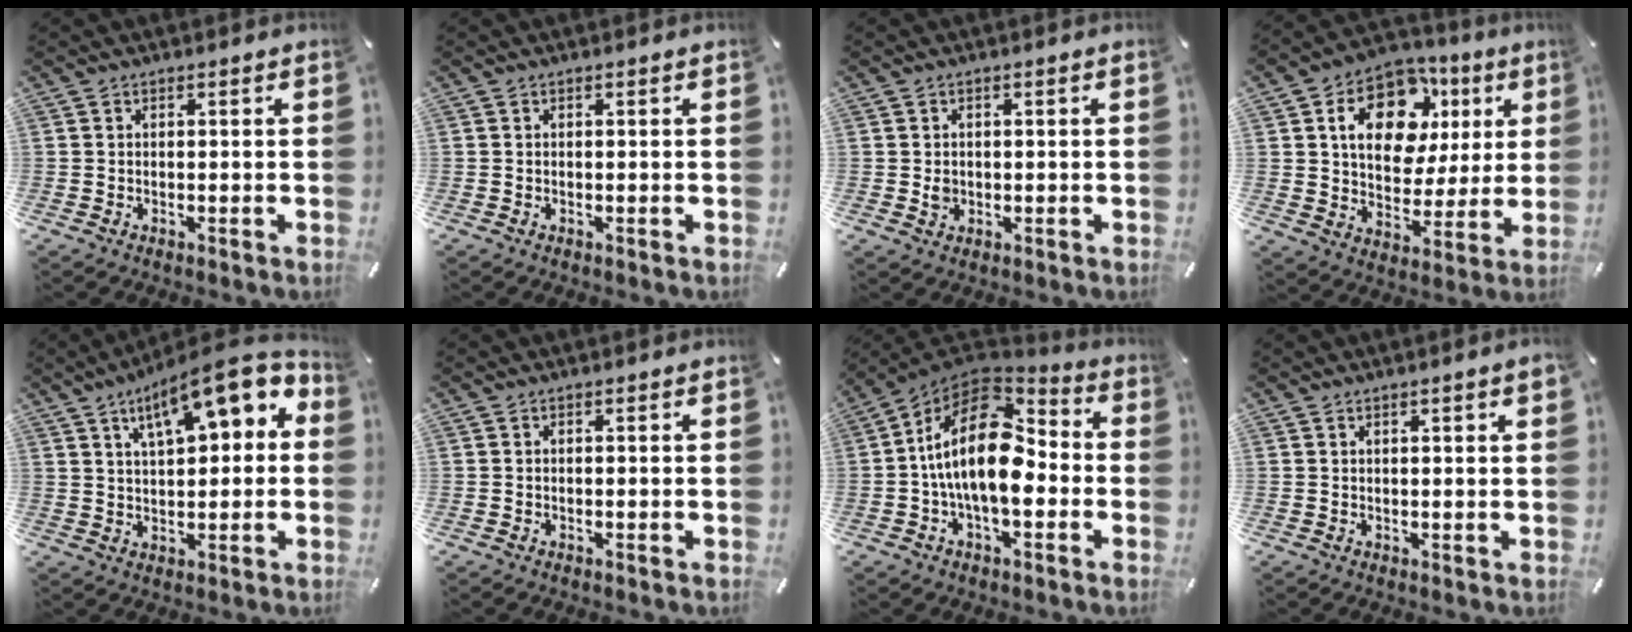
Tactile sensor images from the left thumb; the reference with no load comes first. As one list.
[{"total": 0.0}, {"total": 2.0, "force": [0.0, 1.8, 0.9], "torque": [-0.011, 0.000, -0.003]}, {"total": 16.2, "force": [6.8, 11.5, 9.2], "torque": [-0.152, -0.015, 0.123]}, {"total": 15.0, "force": [7.5, 6.2, 11.4], "torque": [-0.168, -0.033, 0.126]}, {"total": 0.0}, {"total": 19.2, "force": [-1.0, 10.5, 16.0], "torque": [-0.303, -0.002, -0.016]}, {"total": 1.7, "force": [0.8, 0.1, 1.6], "torque": [-0.030, 0.000, 0.013]}]